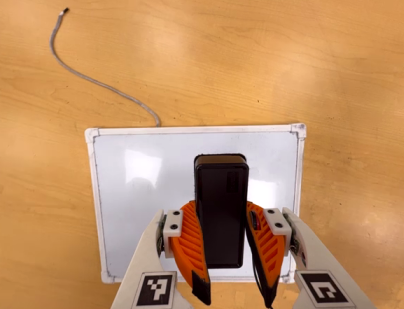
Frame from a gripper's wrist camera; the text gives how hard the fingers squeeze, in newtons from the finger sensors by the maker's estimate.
{"total": 9.4, "left": 7.8, "right": 10.9}